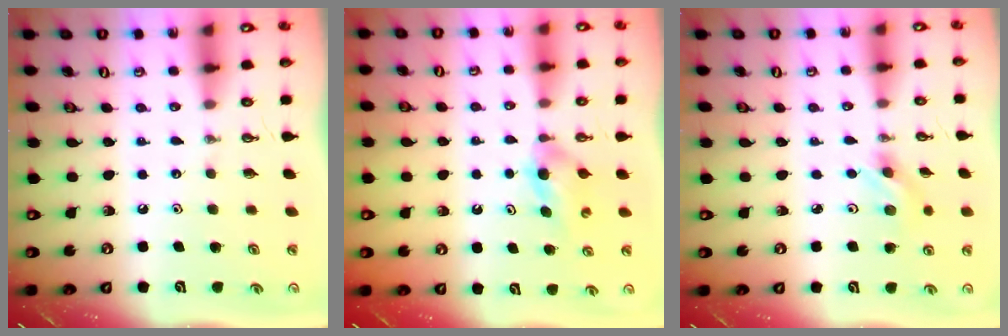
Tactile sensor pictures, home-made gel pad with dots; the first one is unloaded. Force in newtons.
{"total": 3.6, "press": 3.5, "slide": 1.0}
{"total": 3.0, "press": 2.9, "slide": 0.9}